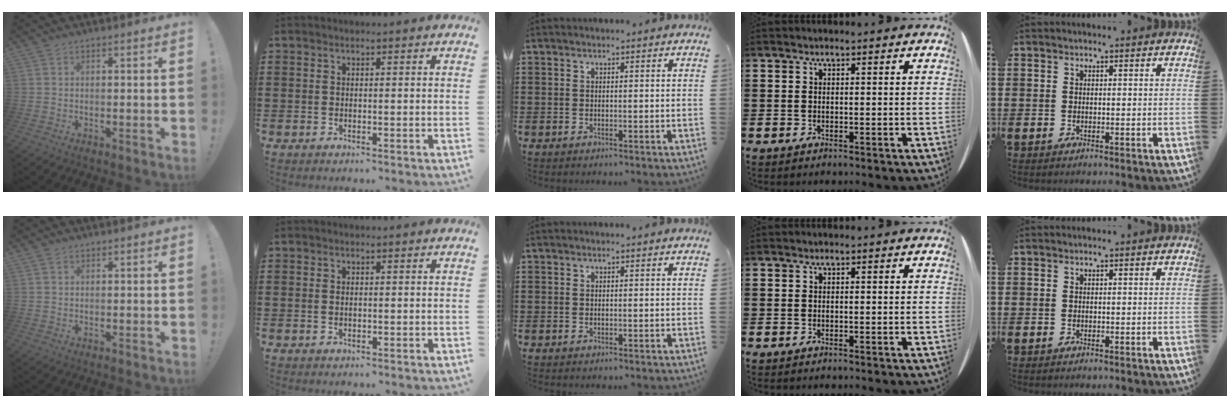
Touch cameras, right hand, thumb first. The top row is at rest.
{"thumb": {"total": 1.3, "force": [1.0, 0.8, 0.2], "torque": [0.002, -0.002, 0.019]}, "index": {"total": 1.0, "force": [0.0, 0.4, 0.9], "torque": [-0.020, 0.001, 0.000]}}